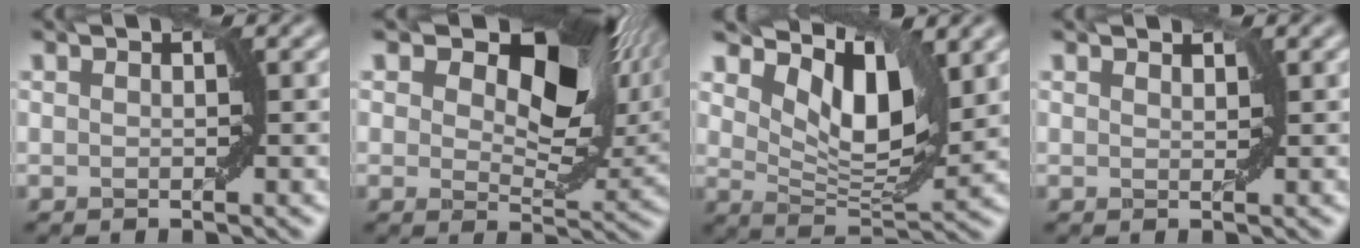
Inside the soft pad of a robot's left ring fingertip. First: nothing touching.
{"total": 13.1, "force": [5.8, 7.0, 9.5], "torque": [-0.126, 0.006, 0.089]}
{"total": 7.8, "force": [3.9, 3.6, 5.7], "torque": [-0.095, -0.005, 0.067]}
{"total": 0.7, "force": [0.7, 0.1, 0.0], "torque": [0.002, -0.002, 0.014]}